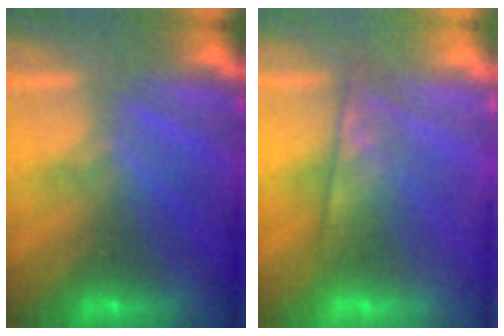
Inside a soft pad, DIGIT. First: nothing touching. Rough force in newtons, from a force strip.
{"total": 3.8}